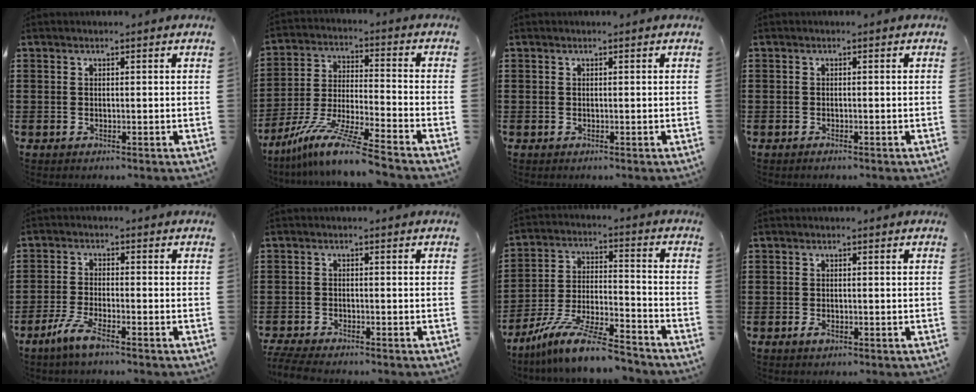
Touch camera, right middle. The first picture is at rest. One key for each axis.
{"total": 11.0, "fx": -9.1, "fy": -0.4, "fz": 6.1, "tx": -0.126, "ty": -0.003, "tz": -0.183}
{"total": 0.0}
{"total": 0.5, "fx": -0.4, "fy": 0.1, "fz": 0.3, "tx": -0.007, "ty": -0.003, "tz": -0.008}
{"total": 5.7, "fx": -3.9, "fy": 0.4, "fz": 4.1, "tx": -0.100, "ty": -0.016, "tz": -0.078}
{"total": 2.7, "fx": -2.6, "fy": 0.2, "fz": 0.7, "tx": -0.027, "ty": -0.004, "tz": -0.058}
{"total": 11.2, "fx": -9.6, "fy": 0.8, "fz": 5.7, "tx": -0.114, "ty": 0.014, "tz": -0.191}
{"total": 1.1, "fx": -0.5, "fy": 0.5, "fz": 0.8, "tx": -0.018, "ty": -0.004, "tz": -0.008}